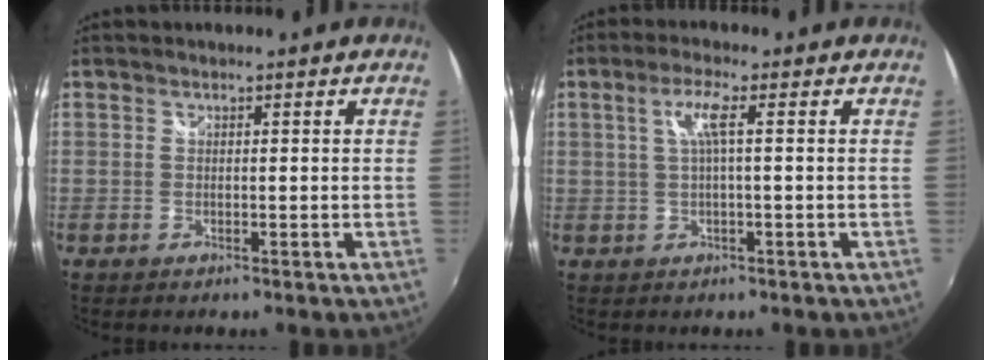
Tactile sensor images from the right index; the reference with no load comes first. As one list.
[{"total": 3.9, "force": [0.5, -0.1, 3.8], "torque": [-0.076, 0.004, 0.012]}]